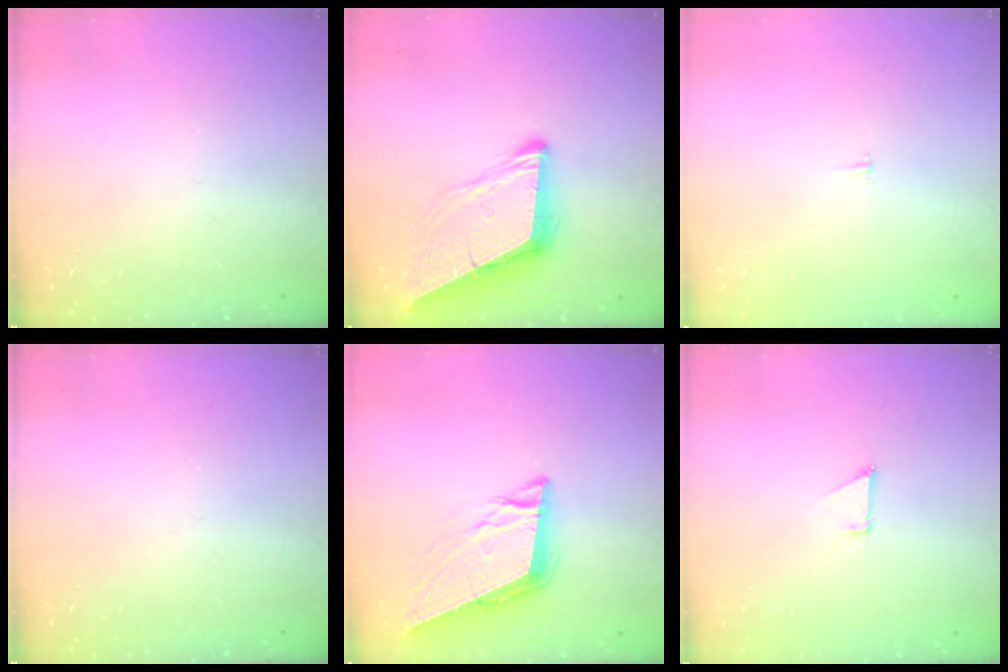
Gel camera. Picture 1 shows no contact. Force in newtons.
{"total": 9.4, "press": 9.3, "slide": 1.1}
{"total": 2.1, "press": 2.1, "slide": 0.2}
{"total": 0.0}
{"total": 9.8, "press": 9.3, "slide": 3.0}
{"total": 0.8, "press": 0.8, "slide": 0.1}